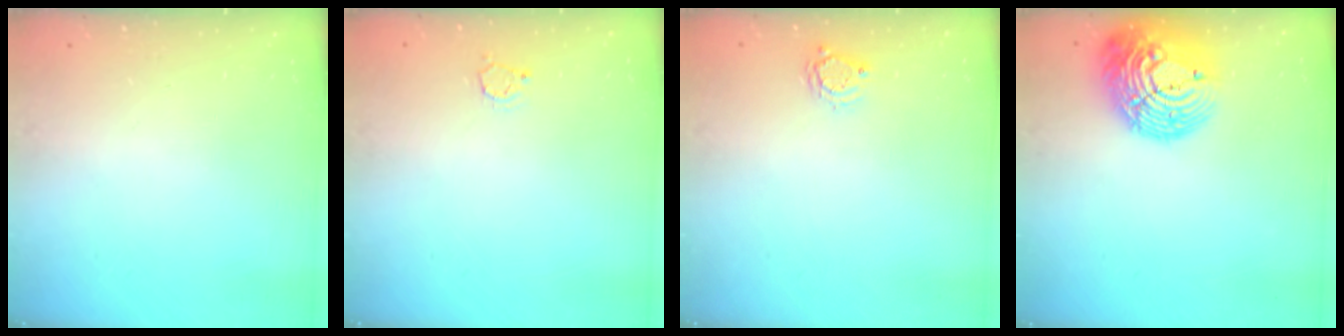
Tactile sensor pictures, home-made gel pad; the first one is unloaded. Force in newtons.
{"total": 2.7, "press": 2.7, "slide": 0.3}
{"total": 3.9, "press": 3.9, "slide": 0.4}
{"total": 19.7, "press": 19.7, "slide": 1.1}